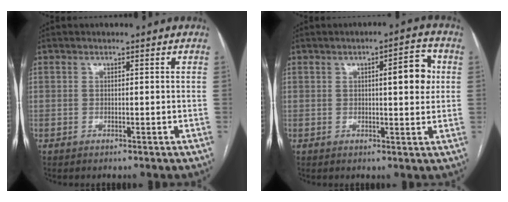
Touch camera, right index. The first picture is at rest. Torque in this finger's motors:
{"motor_torque": [0.22, 0.08, 0.11, 0.03]}